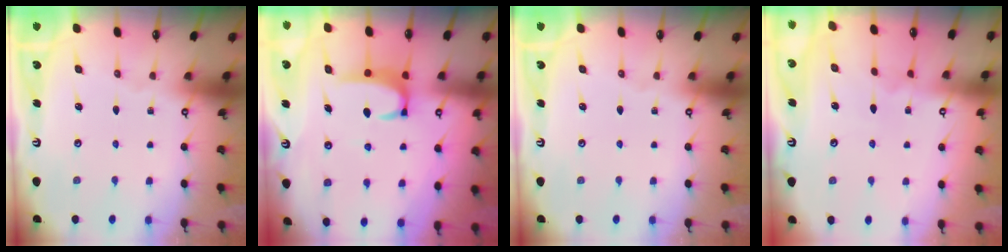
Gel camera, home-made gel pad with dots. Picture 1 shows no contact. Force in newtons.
{"total": 4.0, "press": 4.0, "slide": 0.7}
{"total": 0.0}
{"total": 4.3, "press": 4.3, "slide": 0.1}